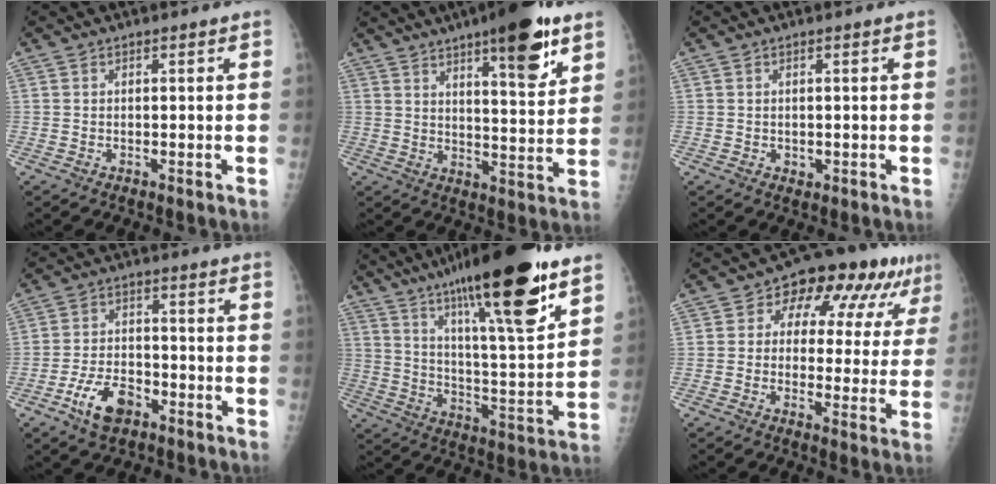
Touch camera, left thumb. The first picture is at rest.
{"total": 14.9, "force": [8.9, 3.6, 11.4], "torque": [-0.141, -0.046, 0.128]}
{"total": 1.0, "force": [0.2, 0.8, 0.5], "torque": [-0.006, -0.002, 0.007]}
{"total": 8.0, "force": [-4.3, 4.5, 4.9], "torque": [-0.081, 0.022, -0.076]}
{"total": 26.0, "force": [16.5, 4.4, 19.7], "torque": [-0.308, -0.056, 0.270]}
{"total": 14.0, "force": [6.0, 8.2, 9.7], "torque": [-0.078, 0.012, 0.077]}